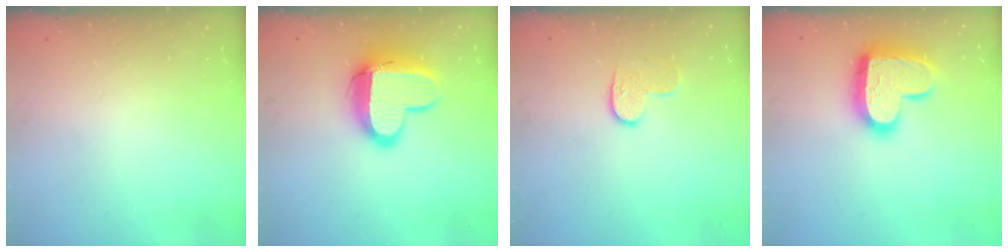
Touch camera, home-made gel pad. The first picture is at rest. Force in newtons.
{"total": 14.3, "press": 14.3, "slide": 1.2}
{"total": 6.2, "press": 6.2, "slide": 0.3}
{"total": 17.1, "press": 17.0, "slide": 1.1}